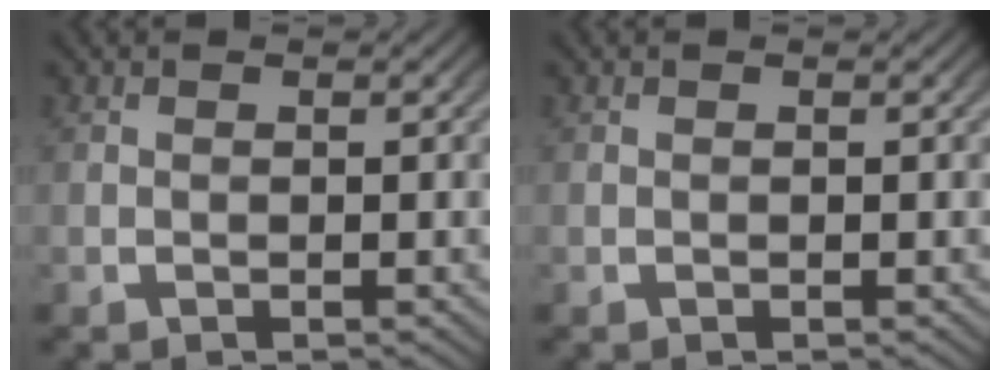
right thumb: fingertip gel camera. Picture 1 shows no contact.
{"total": 0.0}